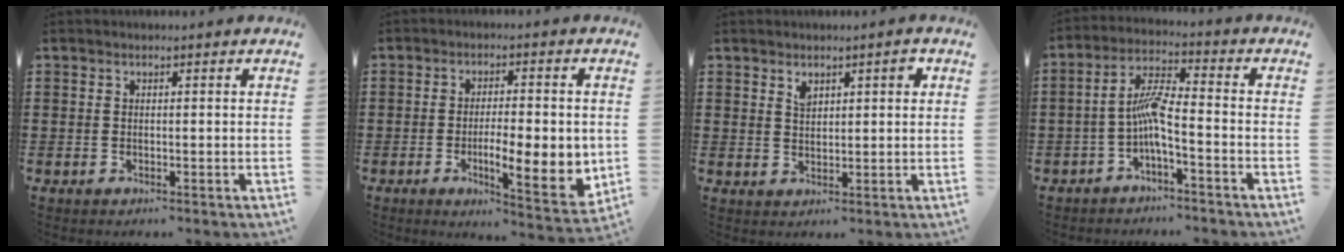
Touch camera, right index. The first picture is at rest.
{"total": 9.7, "force": [-1.6, 2.8, 9.1], "torque": [-0.143, -0.008, -0.022]}
{"total": 2.4, "force": [1.4, 1.1, 1.7], "torque": [-0.027, 0.001, 0.023]}
{"total": 6.0, "force": [-2.1, 0.9, 5.6], "torque": [-0.116, 0.001, -0.044]}